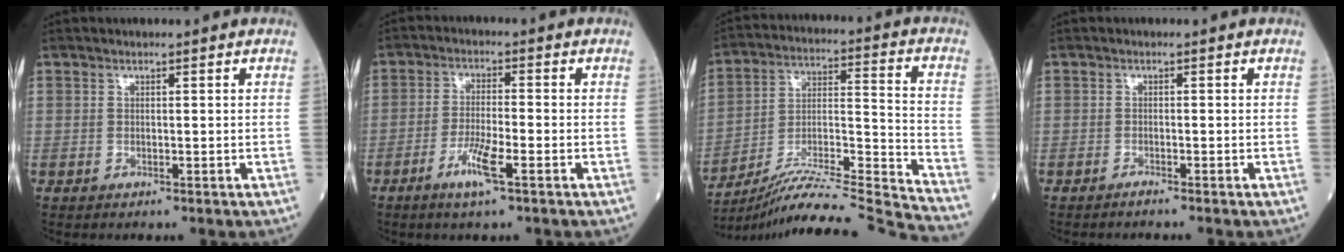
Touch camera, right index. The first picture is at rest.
{"total": 5.5, "force": [-2.9, 0.3, 4.6], "torque": [-0.089, -0.008, -0.057]}
{"total": 23.9, "force": [-22.3, -3.1, 8.1], "torque": [-0.128, -0.021, -0.355]}
{"total": 0.9, "force": [-0.8, -0.3, 0.3], "torque": [-0.007, 0.001, -0.013]}